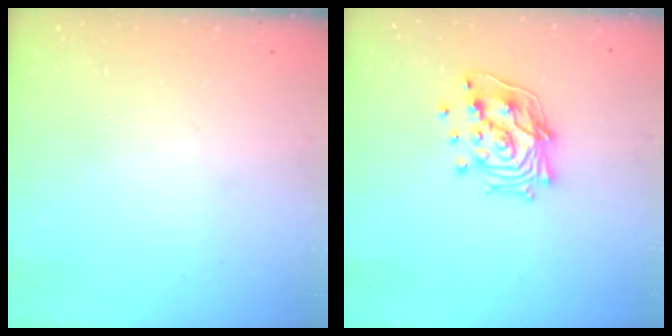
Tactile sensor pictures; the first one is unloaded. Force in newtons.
{"total": 14.9, "press": 14.8, "slide": 1.4}